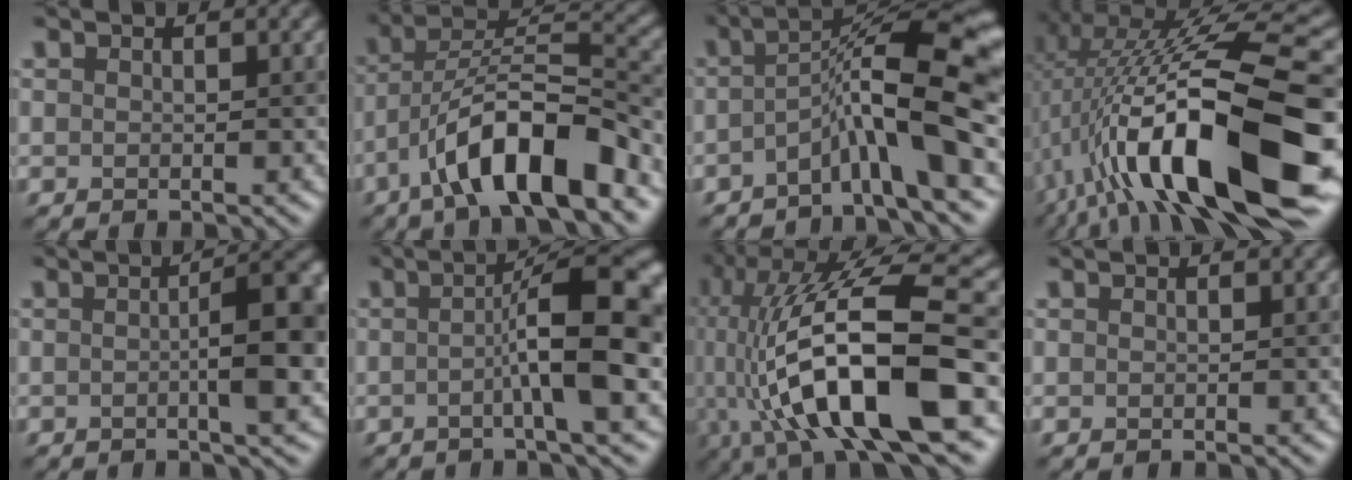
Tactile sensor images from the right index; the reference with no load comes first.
{"total": 10.0, "force": [-5.6, 2.8, 7.8], "torque": [-0.129, 0.020, -0.097]}
{"total": 9.5, "force": [-2.5, 1.5, 9.0], "torque": [-0.129, 0.020, -0.058]}
{"total": 16.9, "force": [-2.8, 4.9, 16.0], "torque": [-0.249, 0.026, -0.042]}
{"total": 6.7, "force": [-0.2, 1.3, 6.6], "torque": [-0.088, 0.006, -0.004]}
{"total": 8.7, "force": [-0.9, 1.5, 8.6], "torque": [-0.120, 0.018, -0.022]}
{"total": 15.6, "force": [-2.7, 4.8, 14.6], "torque": [-0.262, 0.017, -0.049]}
{"total": 0.0}